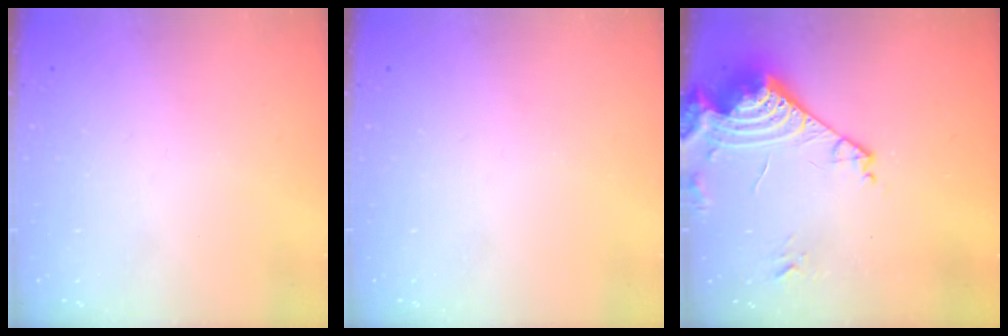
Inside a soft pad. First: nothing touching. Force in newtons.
{"total": 0.0}
{"total": 16.4, "press": 16.3, "slide": 1.9}